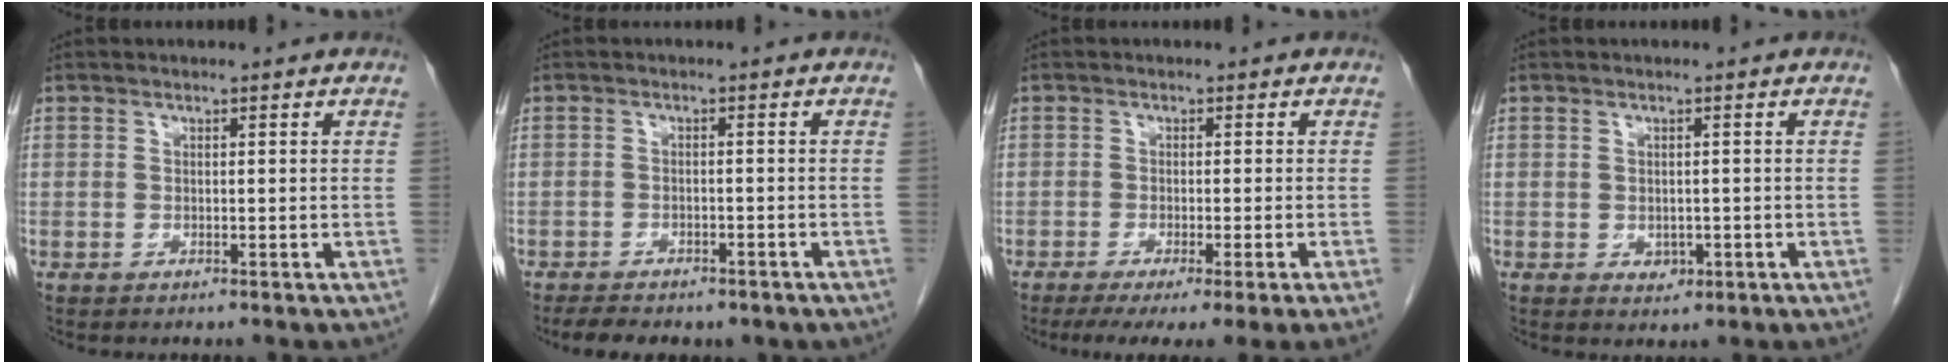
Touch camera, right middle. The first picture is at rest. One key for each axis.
{"total": 7.6, "fx": -5.9, "fy": 3.2, "fz": 3.7, "tx": -0.059, "ty": -0.004, "tz": -0.071}
{"total": 9.3, "fx": -6.7, "fy": -0.6, "fz": 6.4, "tx": -0.077, "ty": -0.019, "tz": -0.102}
{"total": 1.8, "fx": -0.4, "fy": 1.3, "fz": 1.1, "tx": -0.016, "ty": -0.001, "tz": 0.002}